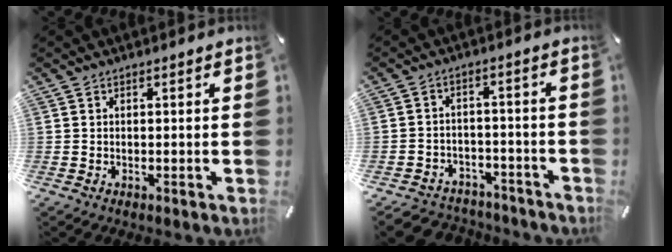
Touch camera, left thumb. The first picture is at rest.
{"total": 4.7, "force": [-3.2, 3.3, 1.2], "torque": [-0.022, 0.016, -0.063]}